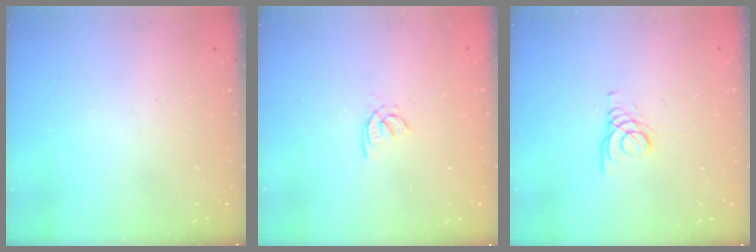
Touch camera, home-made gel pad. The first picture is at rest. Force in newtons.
{"total": 1.7, "press": 1.6, "slide": 0.4}
{"total": 2.0, "press": 2.0, "slide": 0.1}